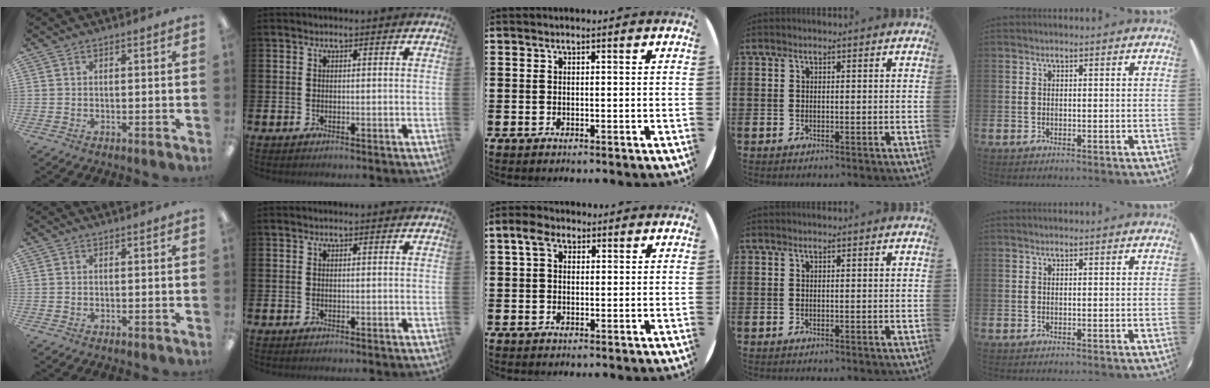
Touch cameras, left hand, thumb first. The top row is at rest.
{"middle": {"total": 3.0, "force": [1.6, 1.9, 1.7], "torque": [-0.029, 0.007, 0.027]}}